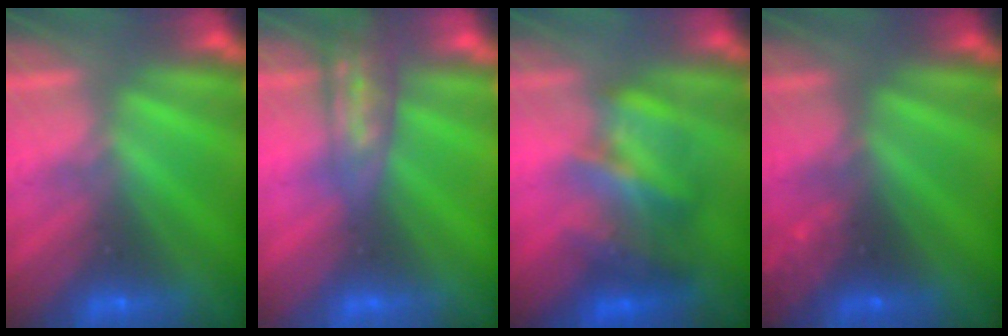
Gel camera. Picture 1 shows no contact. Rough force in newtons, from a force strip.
{"total": 2.7}
{"total": 4.6}
{"total": 2.4}